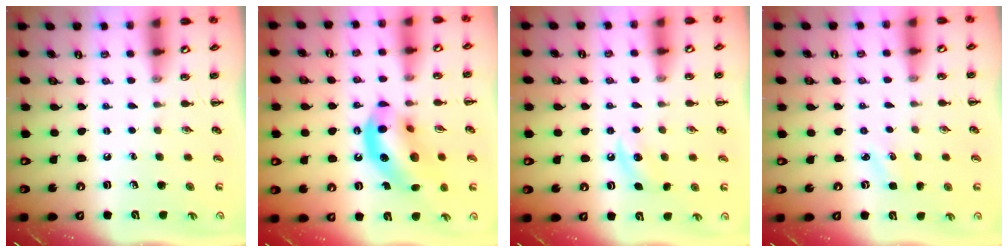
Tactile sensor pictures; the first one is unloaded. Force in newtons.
{"total": 14.7, "press": 14.2, "slide": 3.6}
{"total": 6.4, "press": 6.2, "slide": 1.8}
{"total": 2.7, "press": 2.6, "slide": 0.8}